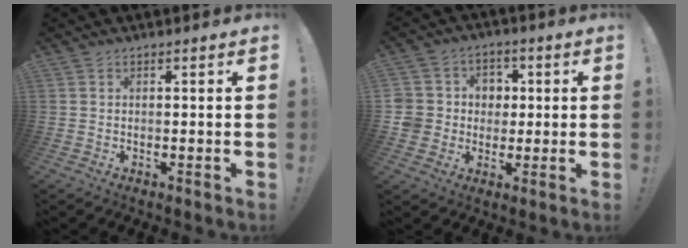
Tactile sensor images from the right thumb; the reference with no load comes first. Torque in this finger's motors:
{"motor_torque": [0.42, -0.15, 0.10, -0.15, 0.00]}